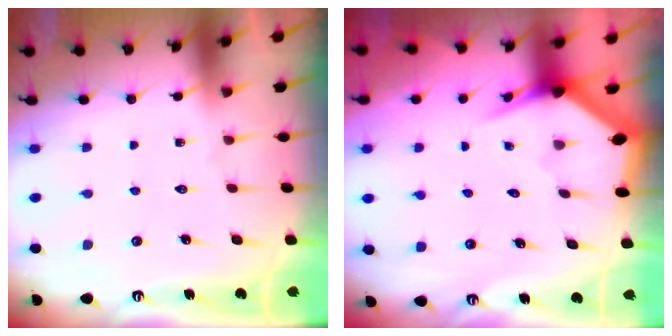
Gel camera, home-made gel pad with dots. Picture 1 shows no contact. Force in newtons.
{"total": 3.5, "press": 3.5, "slide": 0.1}